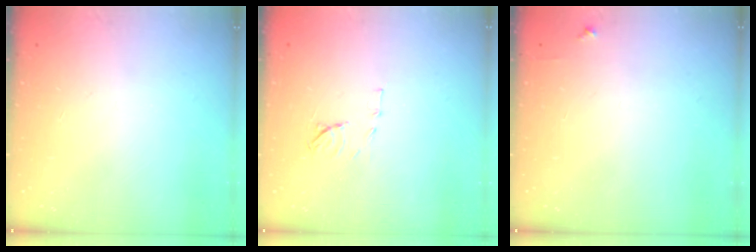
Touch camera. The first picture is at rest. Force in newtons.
{"total": 6.9, "press": 6.9, "slide": 0.7}
{"total": 4.7, "press": 4.6, "slide": 0.5}